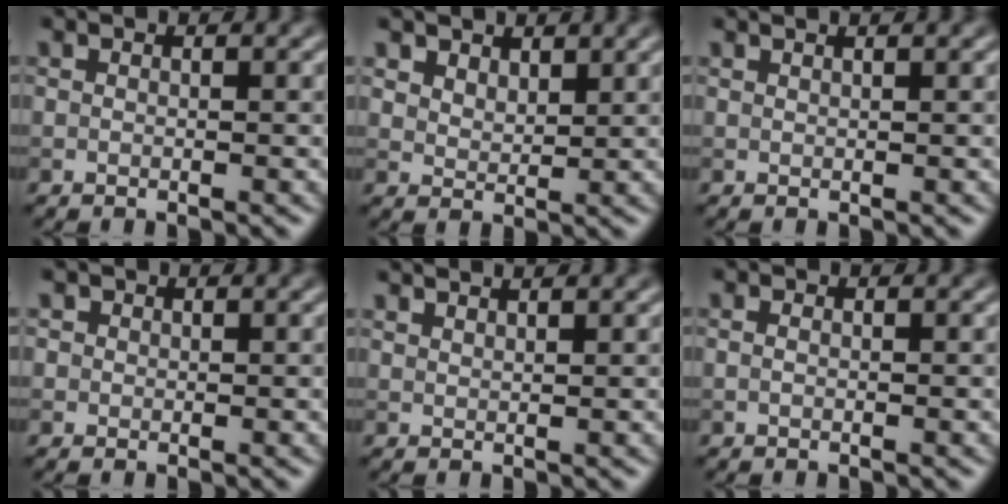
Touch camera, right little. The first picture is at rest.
{"total": 2.7, "force": [2.2, 1.4, 0.9], "torque": [-0.027, -0.007, 0.046]}
{"total": 1.6, "force": [1.2, 0.6, 1.0], "torque": [0.000, -0.004, 0.002]}
{"total": 1.0, "force": [0.4, 0.9, 0.1], "torque": [0.004, -0.003, 0.002]}
{"total": 2.2, "force": [1.9, 0.6, 0.9], "torque": [0.004, 0.002, 0.011]}
{"total": 0.6, "force": [0.0, 0.3, 0.5], "torque": [-0.012, -0.003, 0.000]}